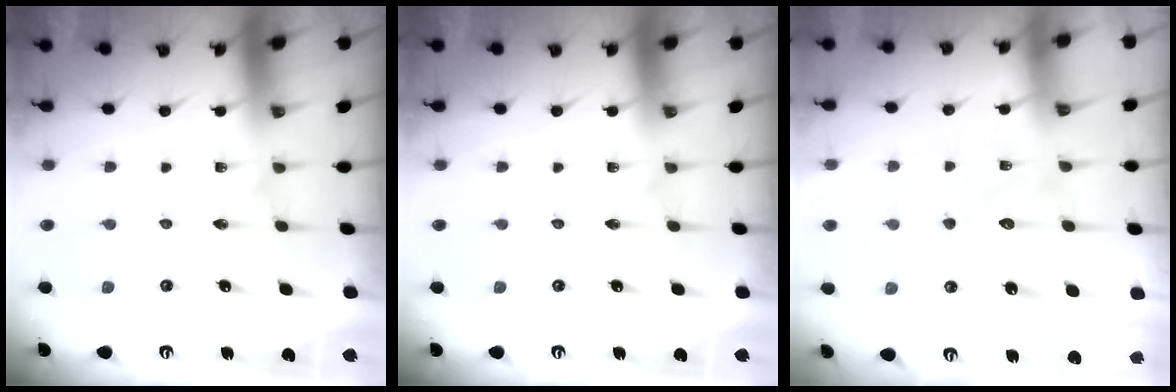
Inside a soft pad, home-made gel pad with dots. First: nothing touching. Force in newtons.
{"total": 0.0}
{"total": 7.8, "press": 7.8, "slide": 0.7}